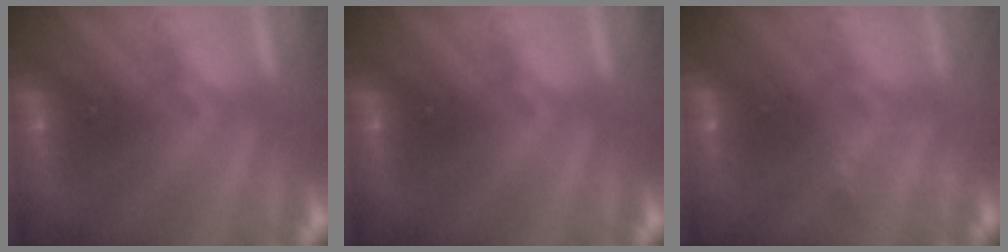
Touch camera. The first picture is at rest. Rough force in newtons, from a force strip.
{"total": 0.0}
{"total": 2.3}